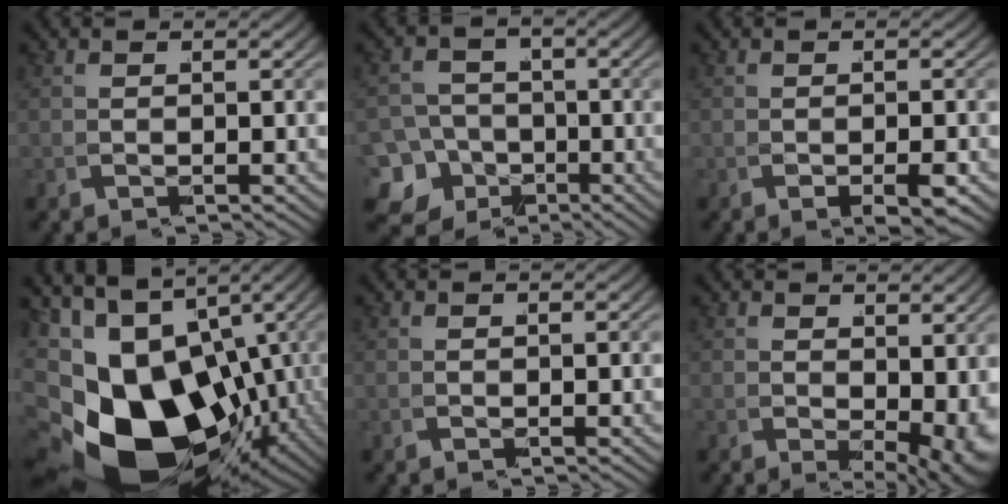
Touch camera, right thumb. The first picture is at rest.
{"total": 7.7, "force": [-3.2, 6.6, 2.4], "torque": [-0.037, -0.051, -0.042]}
{"total": 1.5, "force": [-0.8, -0.4, 1.2], "torque": [-0.021, -0.001, -0.011]}
{"total": 21.8, "force": [-5.3, 14.6, 15.3], "torque": [-0.262, -0.038, -0.068]}
{"total": 0.0}
{"total": 3.1, "force": [0.2, 1.1, 2.9], "torque": [-0.049, -0.014, 0.016]}